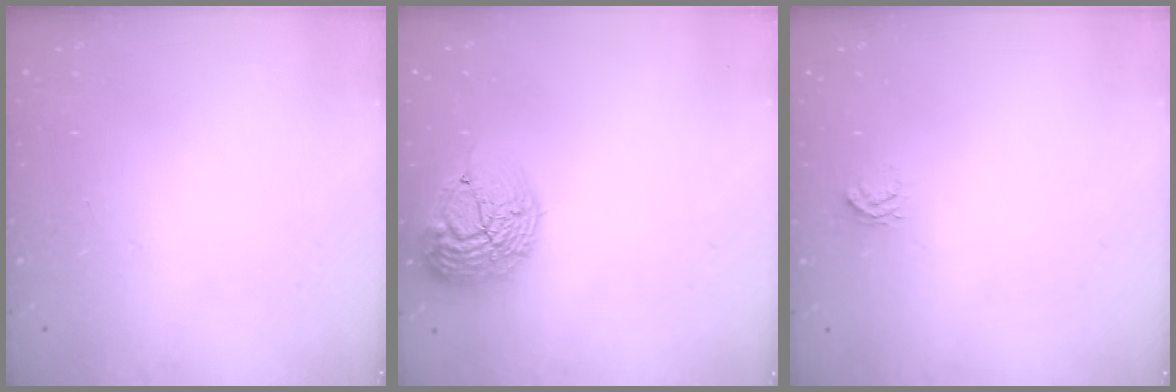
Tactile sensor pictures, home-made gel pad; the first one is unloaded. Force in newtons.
{"total": 18.2, "press": 18.2, "slide": 1.3}
{"total": 2.6, "press": 2.6, "slide": 0.2}